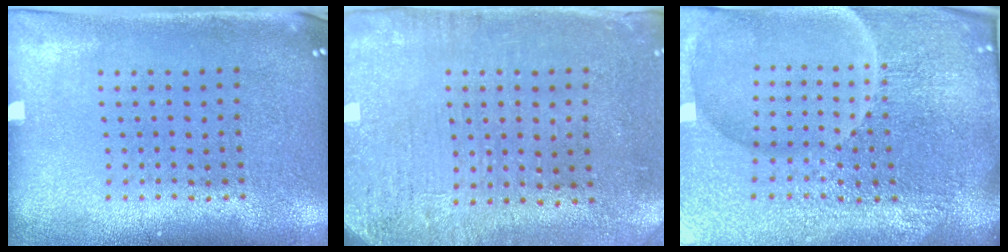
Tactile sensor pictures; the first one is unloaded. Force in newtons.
{"total": 3.1, "press": 2.5, "slide": 1.8}
{"total": 6.9, "press": 6.2, "slide": 3.2}